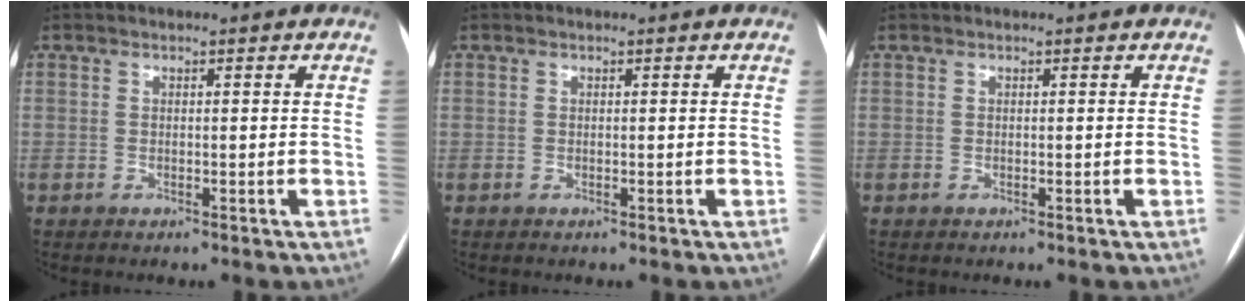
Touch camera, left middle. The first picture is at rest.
{"total": 0.0}
{"total": 0.0}